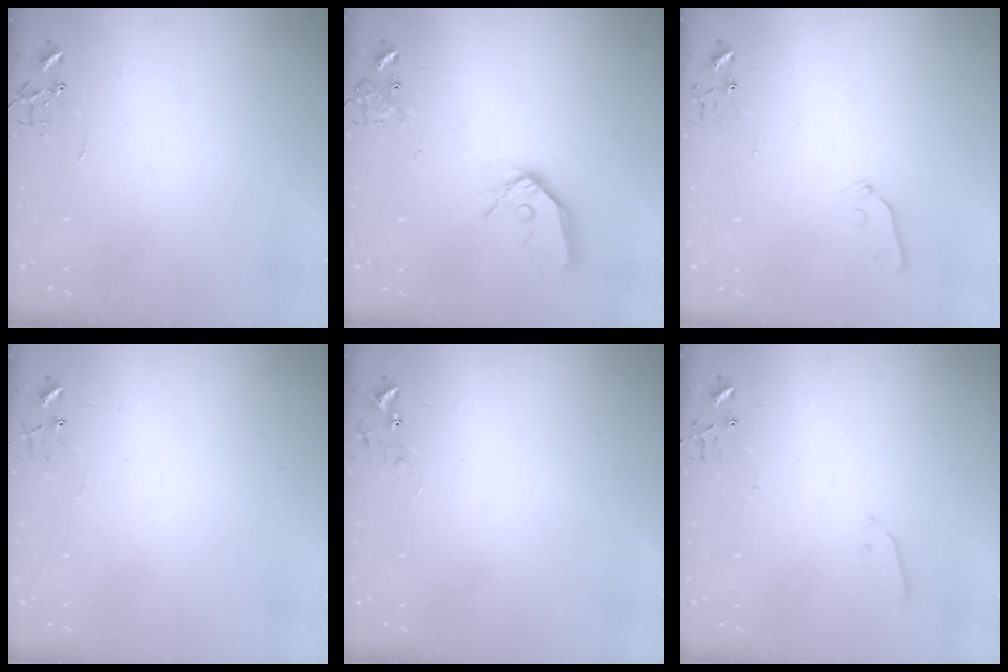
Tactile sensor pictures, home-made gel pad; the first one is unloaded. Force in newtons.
{"total": 13.7, "press": 13.6, "slide": 1.7}
{"total": 6.0, "press": 5.9, "slide": 0.9}
{"total": 6.1, "press": 6.0, "slide": 0.4}
{"total": 5.0, "press": 5.0, "slide": 0.5}
{"total": 2.9, "press": 2.8, "slide": 0.8}